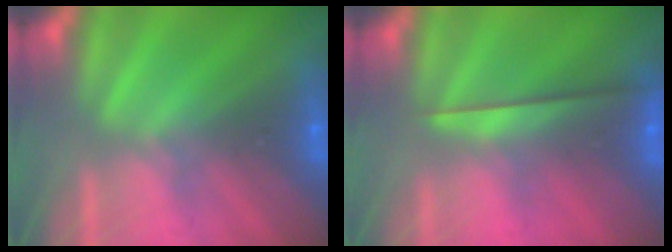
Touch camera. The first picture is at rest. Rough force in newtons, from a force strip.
{"total": 2.4}